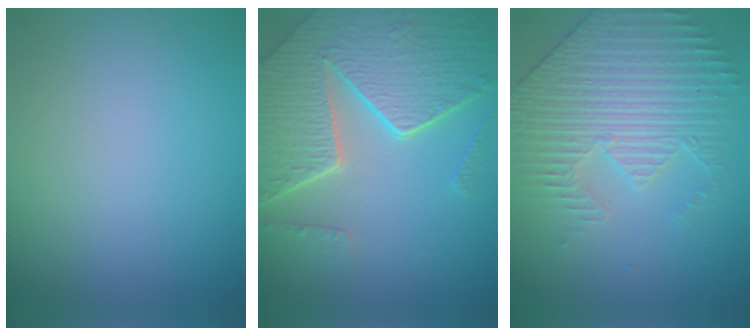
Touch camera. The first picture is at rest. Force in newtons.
{"total": 7.8, "press": 5.7, "slide": 5.4}
{"total": 4.2, "press": 4.0, "slide": 1.2}